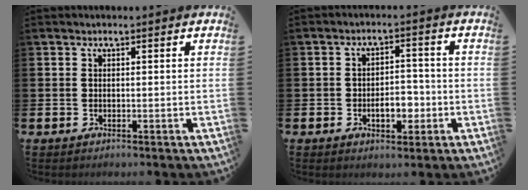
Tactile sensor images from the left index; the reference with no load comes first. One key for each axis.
{"total": 4.3, "fx": -1.3, "fy": 2.7, "fz": 3.2, "tx": -0.045, "ty": 0.001, "tz": -0.029}